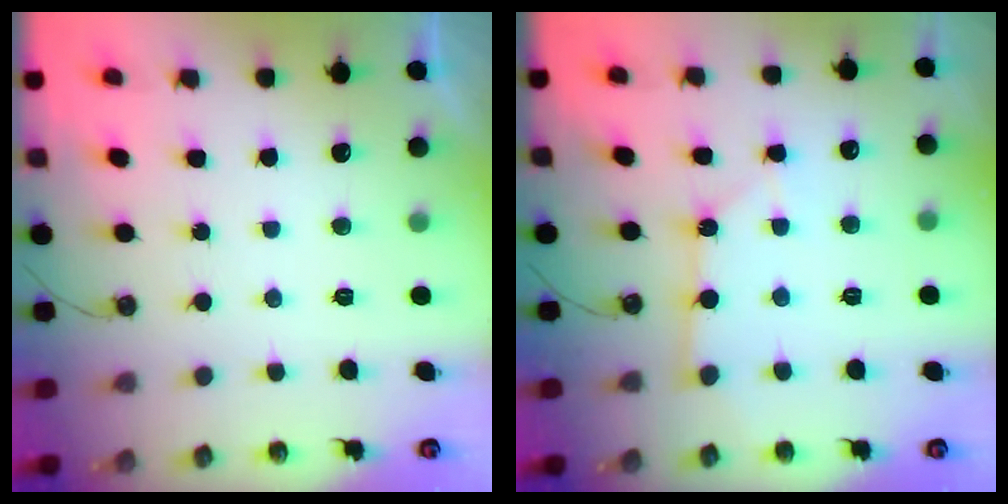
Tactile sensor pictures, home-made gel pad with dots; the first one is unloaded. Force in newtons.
{"total": 3.2, "press": 3.2, "slide": 0.2}